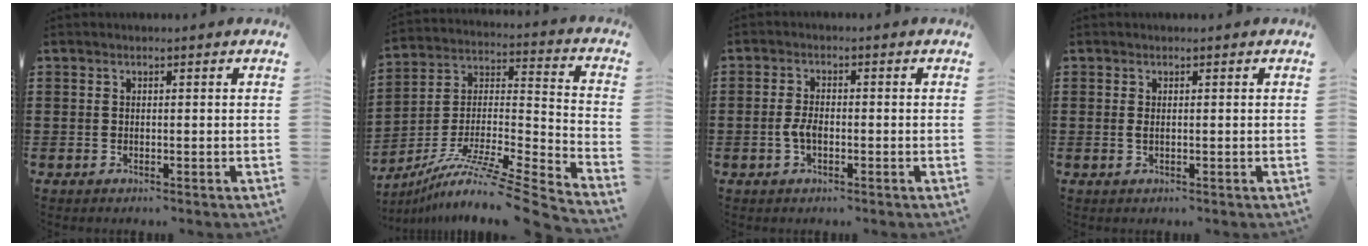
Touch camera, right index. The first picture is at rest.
{"total": 10.0, "force": [-7.8, 0.1, 6.3], "torque": [-0.106, 0.000, -0.151]}
{"total": 2.7, "force": [-0.8, 1.3, 2.3], "torque": [-0.060, -0.003, -0.018]}
{"total": 0.7, "force": [0.0, 0.1, 0.7], "torque": [-0.015, -0.001, 0.001]}